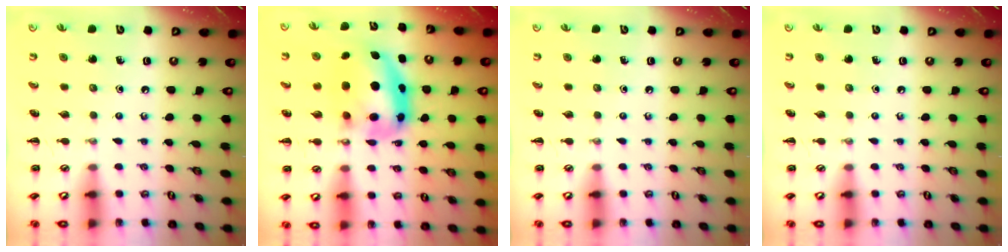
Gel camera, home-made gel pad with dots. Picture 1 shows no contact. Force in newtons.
{"total": 12.0, "press": 11.7, "slide": 2.9}
{"total": 0.0}
{"total": 0.0}